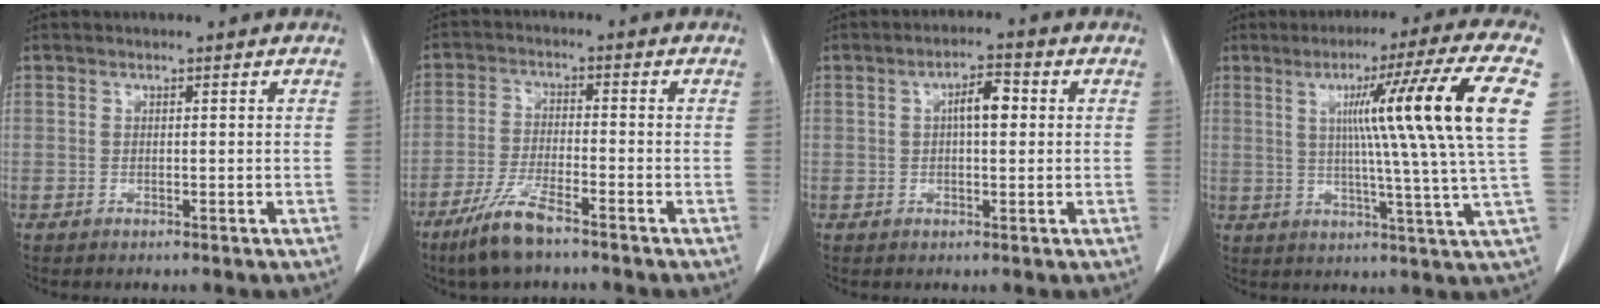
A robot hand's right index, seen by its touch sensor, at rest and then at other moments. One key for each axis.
{"total": 7.5, "fx": -5.4, "fy": 0.9, "fz": 5.1, "tx": -0.112, "ty": -0.016, "tz": -0.103}
{"total": 4.3, "fx": 0.7, "fy": 1.4, "fz": 4.0, "tx": -0.067, "ty": 0.012, "tz": 0.009}
{"total": 17.9, "fx": 4.6, "fy": -2.8, "fz": 17.0, "tx": -0.238, "ty": 0.003, "tz": 0.055}